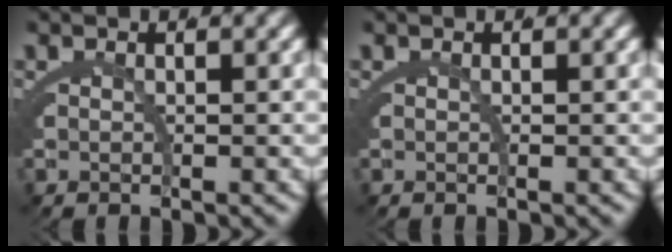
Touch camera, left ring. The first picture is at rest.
{"total": 0.0}